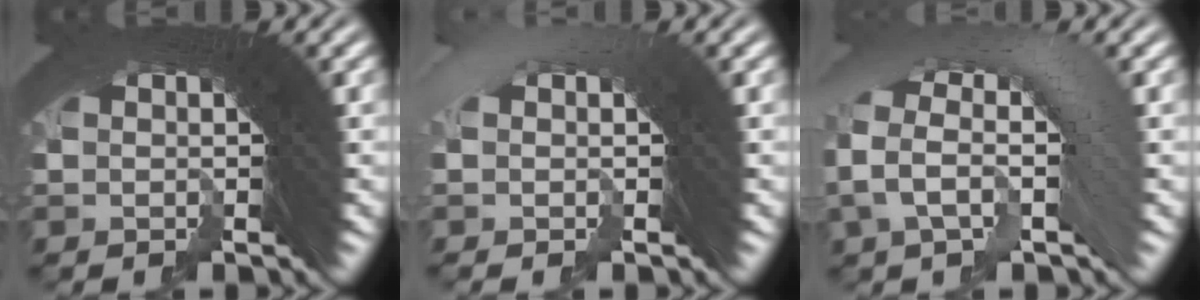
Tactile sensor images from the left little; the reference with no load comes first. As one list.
[{"total": 0.7, "force": [-0.5, -0.4, 0.1], "torque": [0.011, 0.018, -0.014]}, {"total": 4.5, "force": [0.2, 2.6, 3.6], "torque": [-0.060, 0.023, -0.004]}]